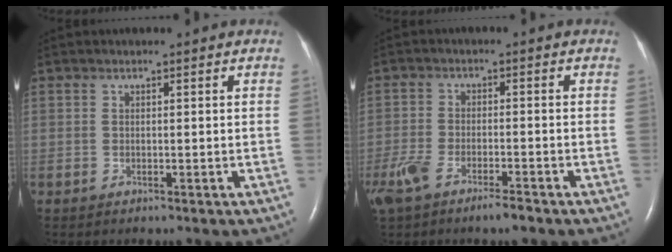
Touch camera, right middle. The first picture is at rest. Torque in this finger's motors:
{"motor_torque": [0.92, -0.87, 0.21, 0.06]}